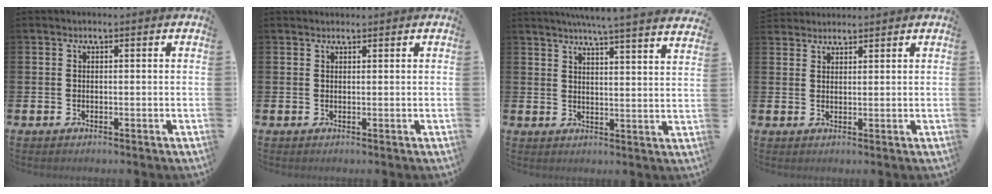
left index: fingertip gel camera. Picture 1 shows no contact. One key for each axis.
{"total": 0.8, "fx": 0.8, "fy": 0.1, "fz": 0.0, "tx": 0.014, "ty": -0.006, "tz": 0.012}
{"total": 5.9, "fx": 5.6, "fy": -1.0, "fz": 1.5, "tx": -0.037, "ty": -0.036, "tz": 0.094}
{"total": 2.3, "fx": 2.2, "fy": 0.4, "fz": -0.3, "tx": -0.001, "ty": -0.005, "tz": 0.043}